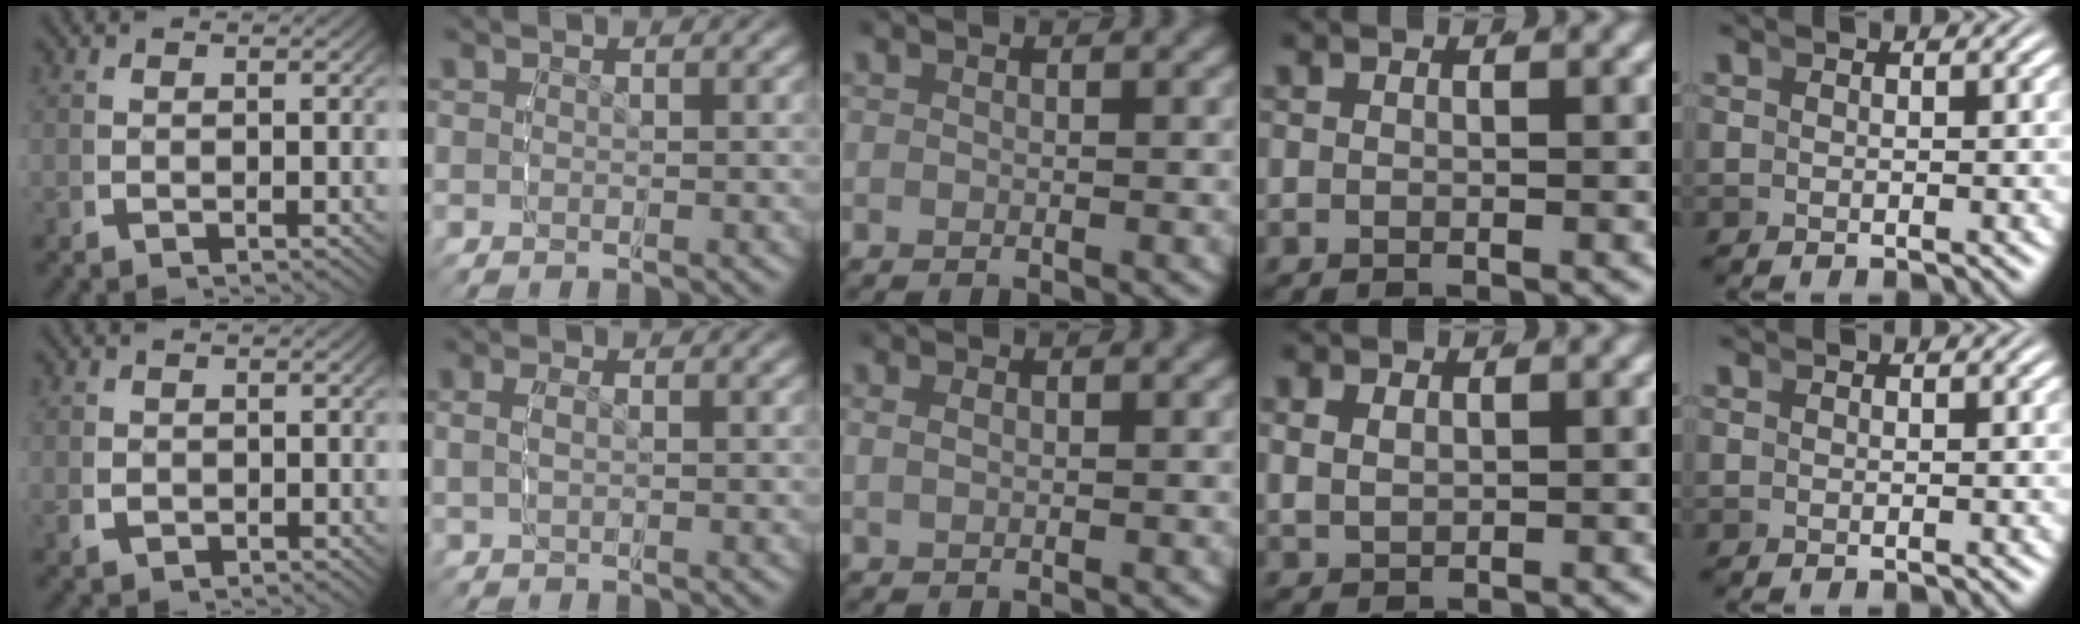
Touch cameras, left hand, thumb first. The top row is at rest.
{"thumb": {"total": 1.8, "force": [0.0, 1.6, 0.9], "torque": [-0.020, -0.008, 0.005]}, "index": {"total": 1.3, "force": [0.3, 0.6, 1.1], "torque": [-0.026, 0.002, 0.005]}, "middle": {"total": 0.6, "force": [0.2, 0.4, 0.4], "torque": [-0.011, 0.002, 0.004]}, "ring": {"total": 1.5, "force": [0.8, 1.0, 0.7], "torque": [-0.024, -0.006, 0.027]}}